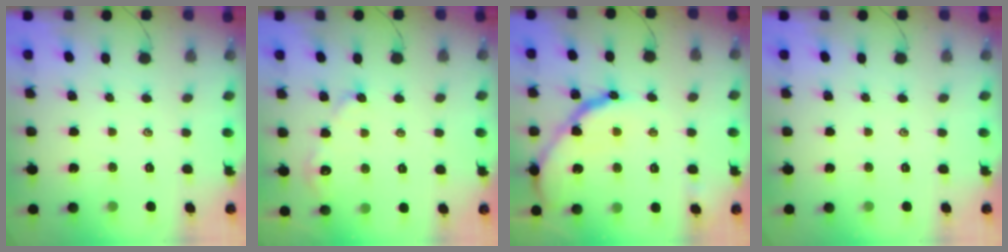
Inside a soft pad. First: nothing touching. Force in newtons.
{"total": 4.2, "press": 4.2, "slide": 0.4}
{"total": 13.5, "press": 13.4, "slide": 1.2}
{"total": 0.0}